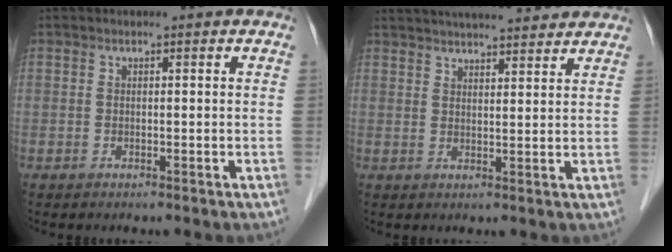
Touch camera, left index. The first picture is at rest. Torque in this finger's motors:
{"motor_torque": [0.17, -0.55, 0.61, 0.15]}